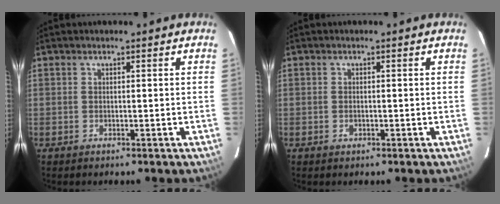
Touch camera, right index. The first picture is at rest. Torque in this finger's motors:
{"motor_torque": [0.08, 0.03, -0.01, 0.02]}